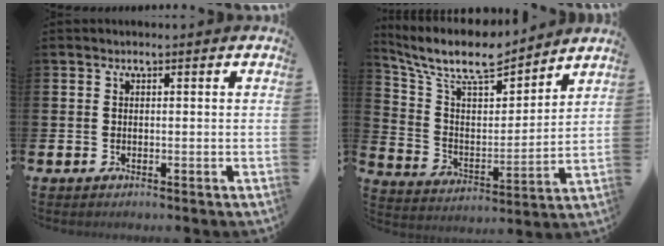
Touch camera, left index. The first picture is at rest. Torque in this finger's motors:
{"motor_torque": [0.59, -1.55, 0.31, 0.18]}